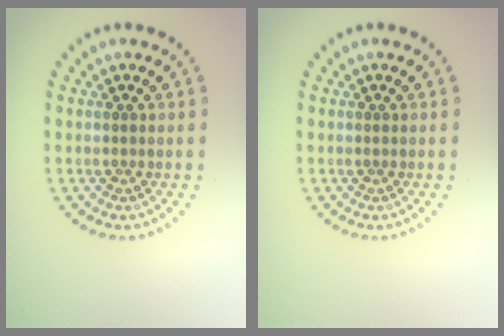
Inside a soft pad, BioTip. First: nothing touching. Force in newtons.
{"total": 0.0}